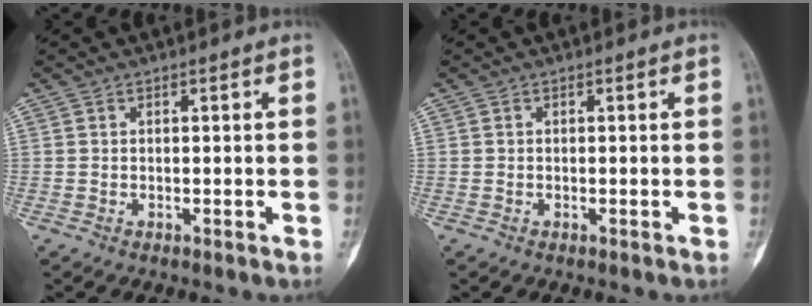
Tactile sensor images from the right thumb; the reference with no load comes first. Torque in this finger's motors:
{"motor_torque": [-0.54, -0.42, 0.25, 0.22, 0.03]}